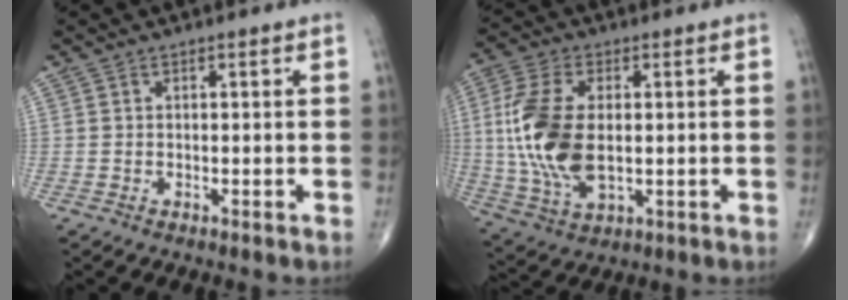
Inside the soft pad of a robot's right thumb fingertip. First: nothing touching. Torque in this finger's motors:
{"motor_torque": [-0.03, 0.66, 1.72, 0.42, 0.56]}